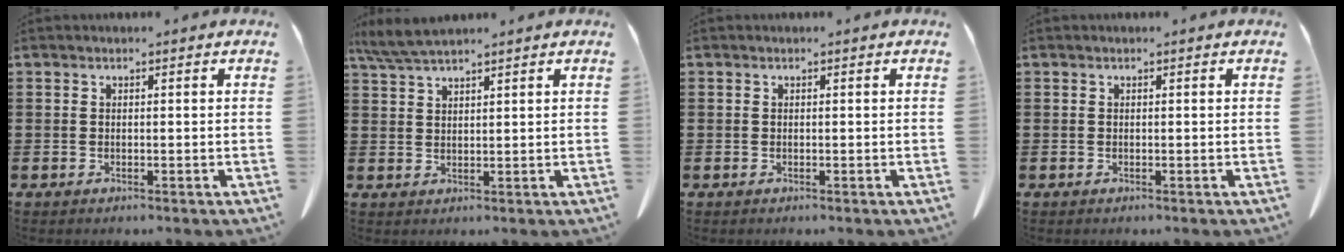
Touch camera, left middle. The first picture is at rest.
{"total": 4.1, "force": [3.5, 0.2, 2.1], "torque": [-0.052, -0.004, 0.066]}
{"total": 0.0}
{"total": 0.0}